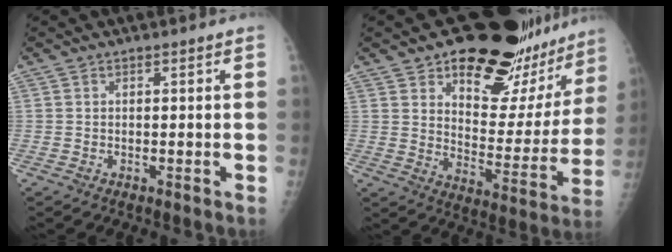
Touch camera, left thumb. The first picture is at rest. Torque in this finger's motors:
{"motor_torque": [1.78, 1.78, 0.30, -0.92, 0.20]}